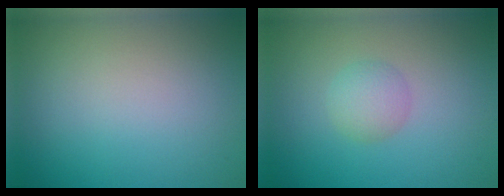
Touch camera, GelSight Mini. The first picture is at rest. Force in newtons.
{"total": 2.0, "press": 2.0, "slide": 0.1}